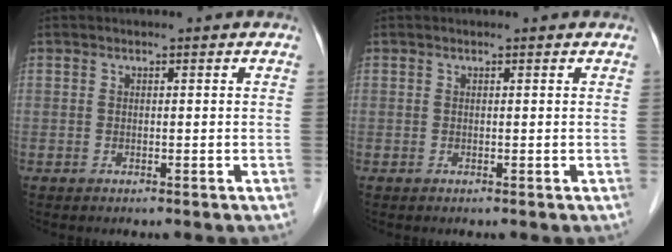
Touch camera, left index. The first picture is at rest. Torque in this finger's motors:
{"motor_torque": [0.03, 0.11, -0.07, -0.01]}